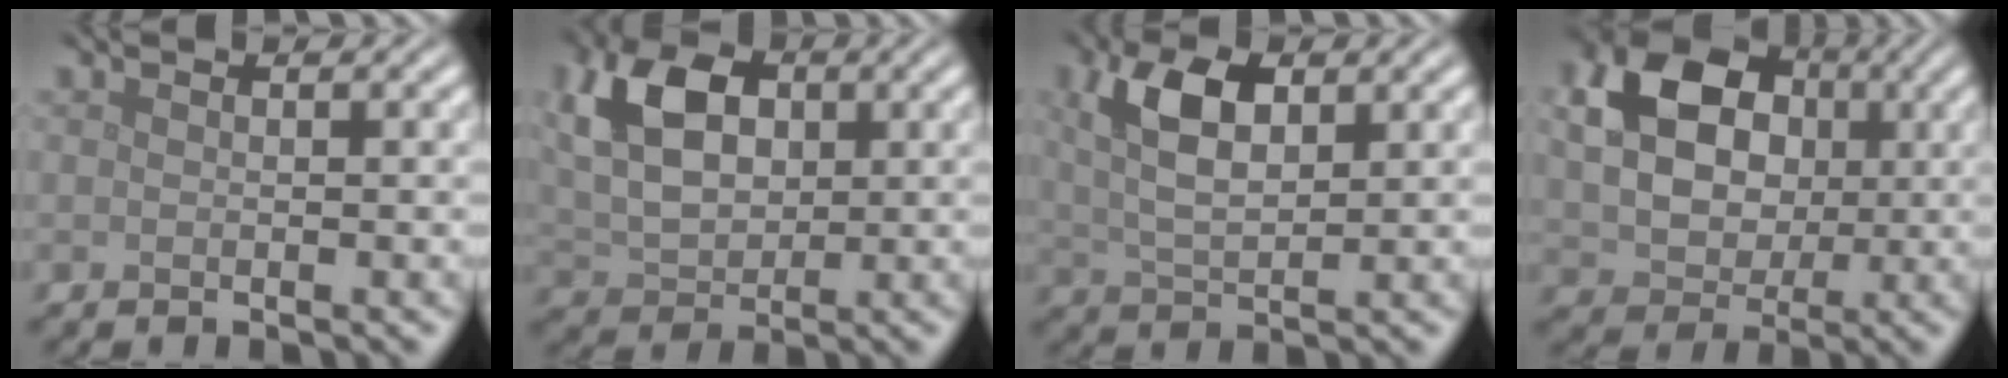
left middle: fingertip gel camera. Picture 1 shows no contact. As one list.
[{"total": 8.1, "force": [2.3, 5.3, 5.7], "torque": [-0.123, 0.015, 0.036]}, {"total": 5.5, "force": [2.0, 2.8, 4.3], "torque": [-0.093, 0.006, 0.038]}, {"total": 11.1, "force": [2.4, 8.6, 6.6], "torque": [-0.129, 0.037, 0.036]}]